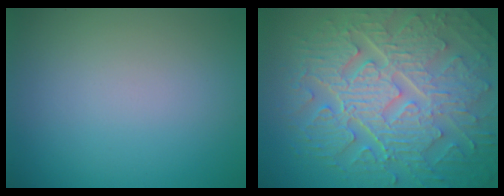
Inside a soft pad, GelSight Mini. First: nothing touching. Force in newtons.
{"total": 10.7, "press": 7.1, "slide": 8.0}